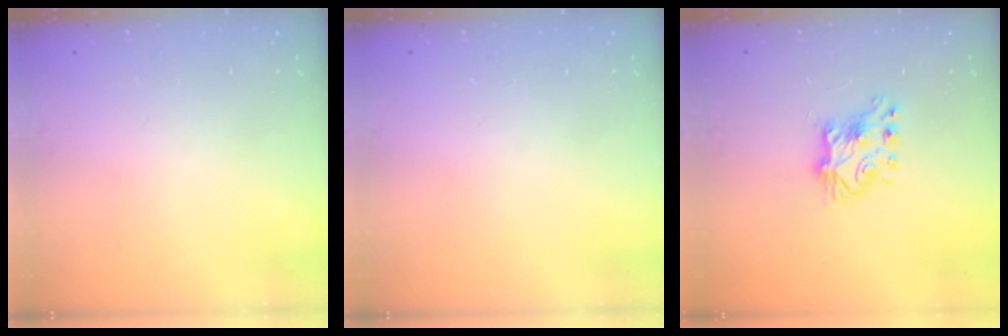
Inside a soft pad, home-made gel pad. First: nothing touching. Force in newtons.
{"total": 0.0}
{"total": 7.6, "press": 7.6, "slide": 0.7}